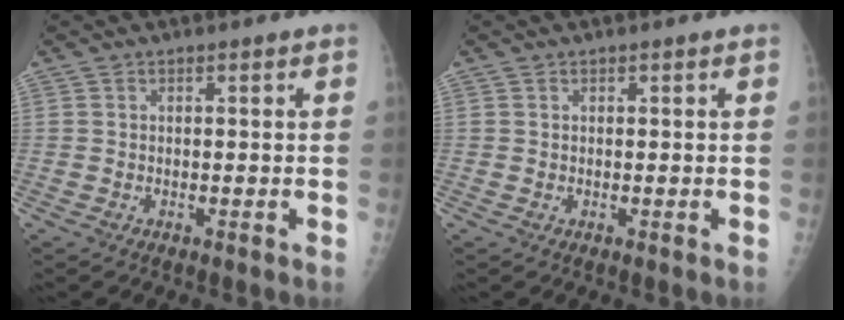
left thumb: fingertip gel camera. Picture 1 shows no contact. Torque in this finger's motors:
{"motor_torque": [-0.44, -0.18, 0.37, 0.18, -0.01]}